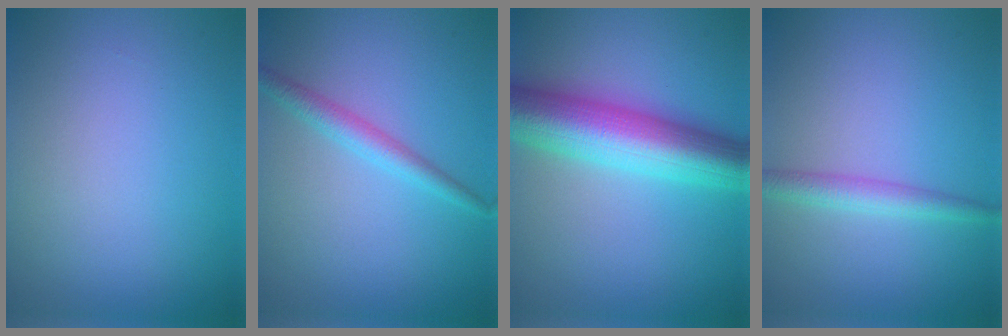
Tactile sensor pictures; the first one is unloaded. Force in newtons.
{"total": 2.2, "press": 2.2, "slide": 0.1}
{"total": 9.5, "press": 9.5, "slide": 0.1}
{"total": 2.3, "press": 2.3, "slide": 0.0}